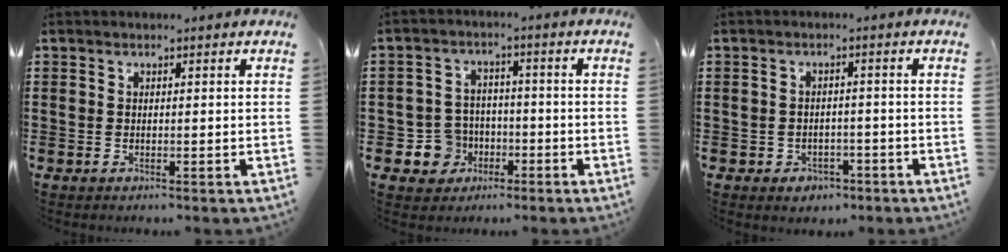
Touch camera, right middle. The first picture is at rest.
{"total": 5.3, "force": [-2.0, 4.8, 1.2], "torque": [-0.050, 0.006, -0.039]}
{"total": 1.9, "force": [-1.4, 1.2, 0.3], "torque": [-0.012, 0.001, -0.032]}